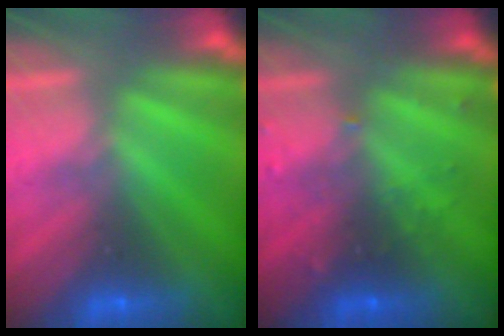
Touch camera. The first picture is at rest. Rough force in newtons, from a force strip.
{"total": 2.9}